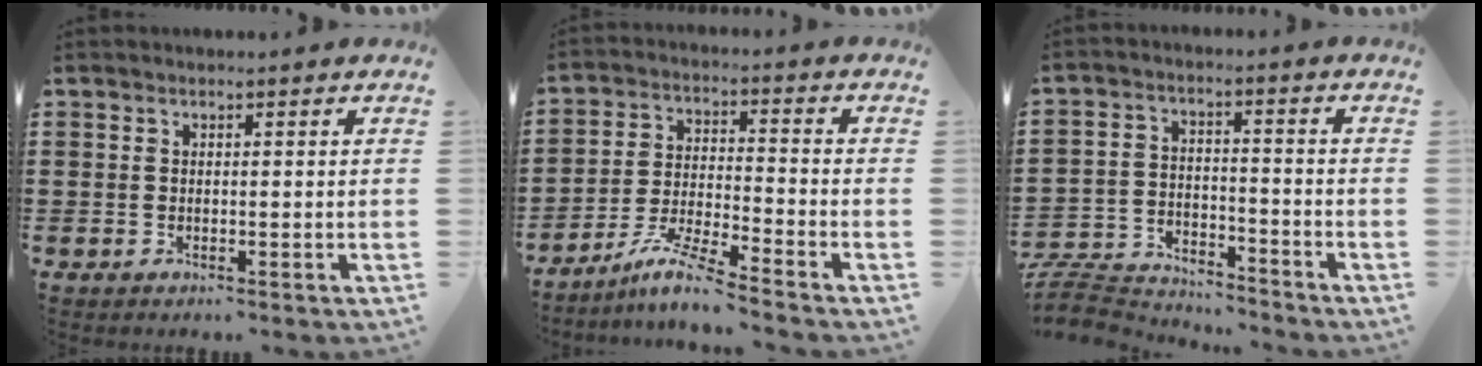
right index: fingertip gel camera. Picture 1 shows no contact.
{"total": 7.4, "force": [-6.2, -0.1, 4.1], "torque": [-0.094, -0.014, -0.122]}
{"total": 7.2, "force": [-7.1, 1.2, 1.1], "torque": [-0.036, 0.011, -0.144]}